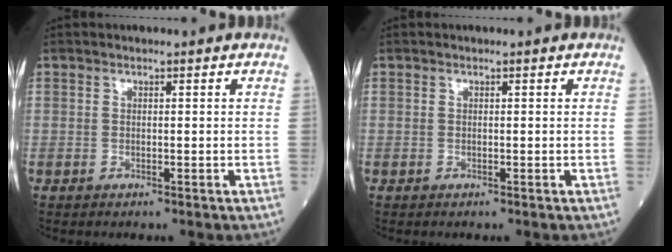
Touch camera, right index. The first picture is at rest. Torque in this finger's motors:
{"motor_torque": [0.01, 0.01, 0.00, 0.00]}